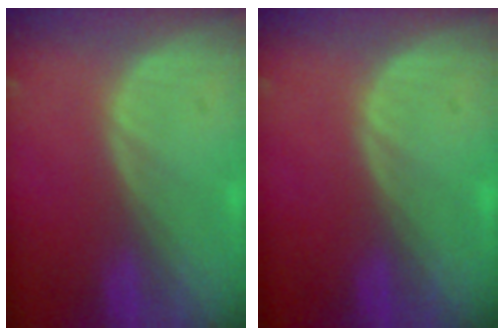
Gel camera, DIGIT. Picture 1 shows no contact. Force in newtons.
{"total": 0.0}